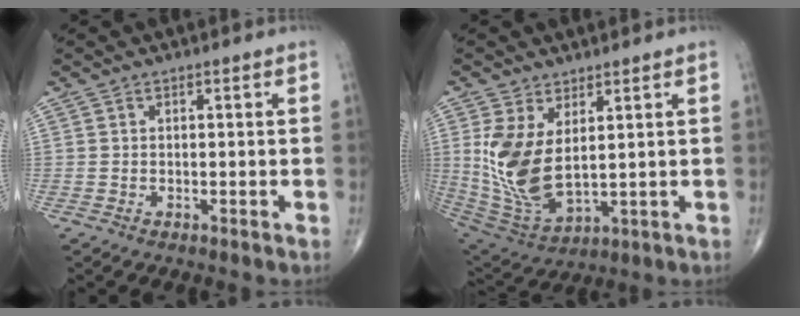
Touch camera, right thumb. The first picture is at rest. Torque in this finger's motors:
{"motor_torque": [-0.71, 1.36, 0.37, -0.23, 0.18]}